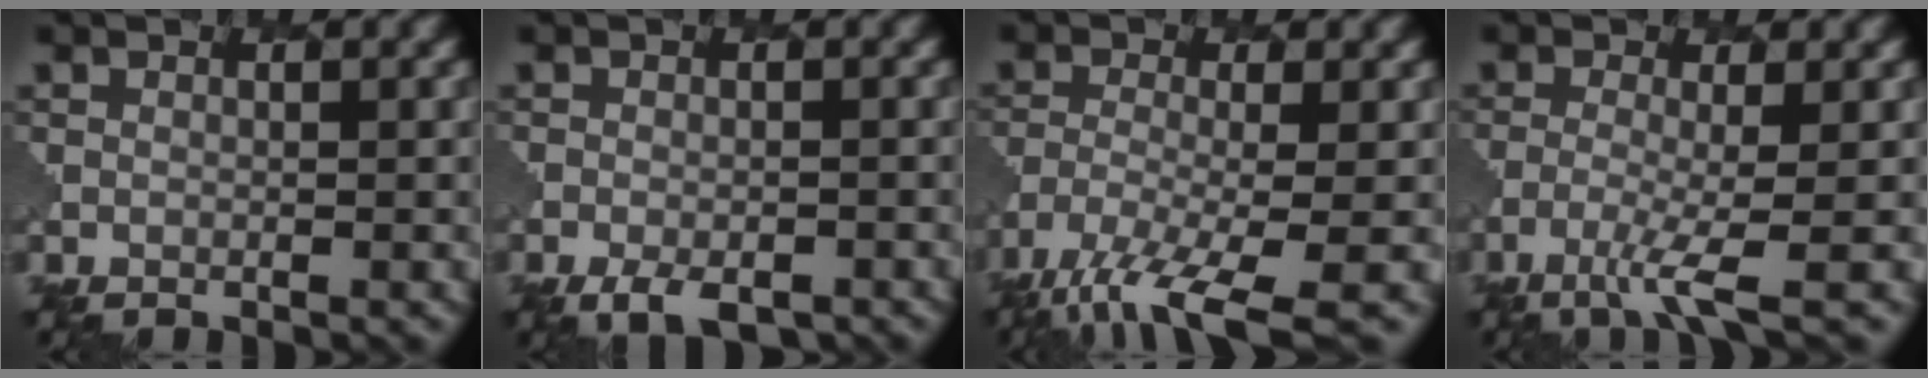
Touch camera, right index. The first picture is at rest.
{"total": 3.4, "force": [-2.2, 1.4, 2.1], "torque": [-0.036, -0.009, -0.032]}
{"total": 8.6, "force": [-5.8, 2.1, 6.1], "torque": [-0.115, -0.017, -0.104]}
{"total": 3.6, "force": [-1.7, 0.6, 3.2], "torque": [-0.063, -0.008, -0.045]}